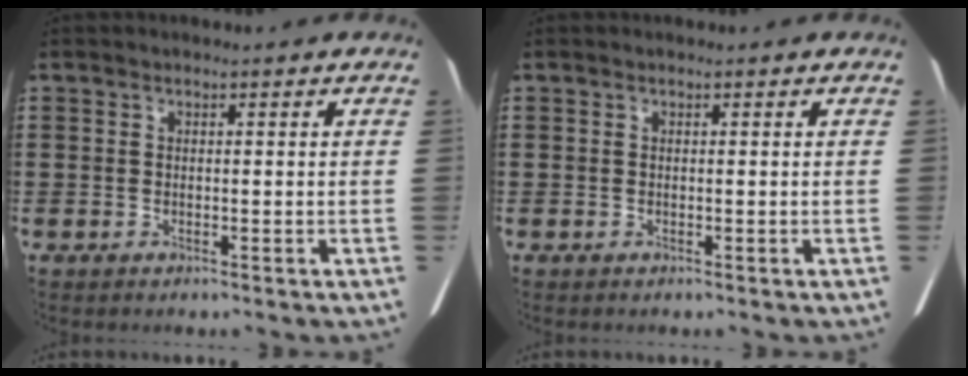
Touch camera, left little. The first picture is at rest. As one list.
[{"total": 0.0}]